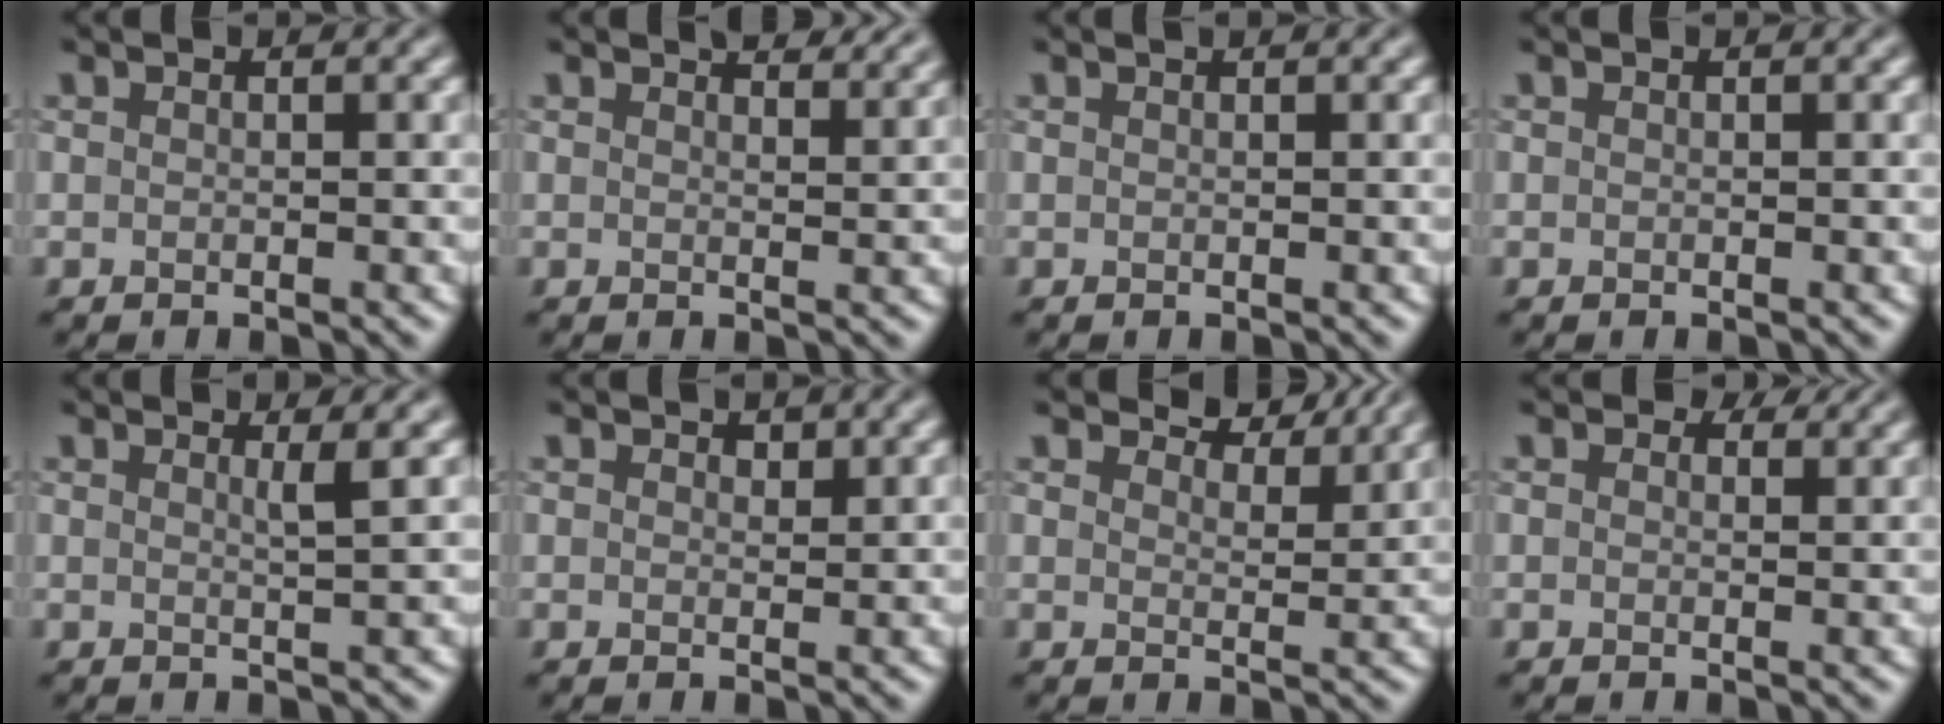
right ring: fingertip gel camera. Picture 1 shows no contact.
{"total": 2.7, "force": [2.4, 0.6, 1.1], "torque": [-0.010, 0.000, 0.031]}
{"total": 0.0}
{"total": 0.0}
{"total": 1.5, "force": [0.6, 0.4, 1.3], "torque": [-0.010, -0.002, 0.004]}
{"total": 0.8, "force": [0.6, 0.5, 0.3], "torque": [-0.003, -0.001, 0.011]}
{"total": 4.1, "force": [3.7, 1.0, 1.4], "torque": [-0.031, 0.000, 0.047]}
{"total": 1.7, "force": [1.2, 0.9, 0.8], "torque": [-0.012, -0.003, 0.010]}